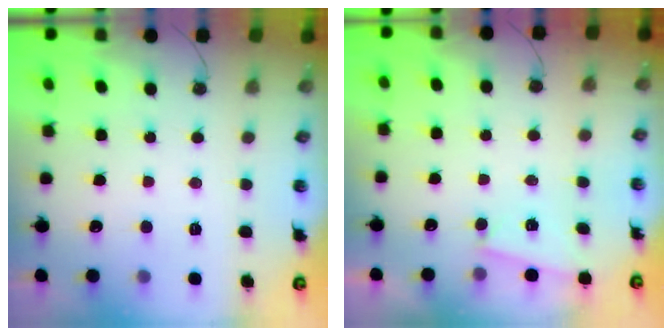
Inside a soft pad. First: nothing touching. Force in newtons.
{"total": 1.7, "press": 1.3, "slide": 1.0}